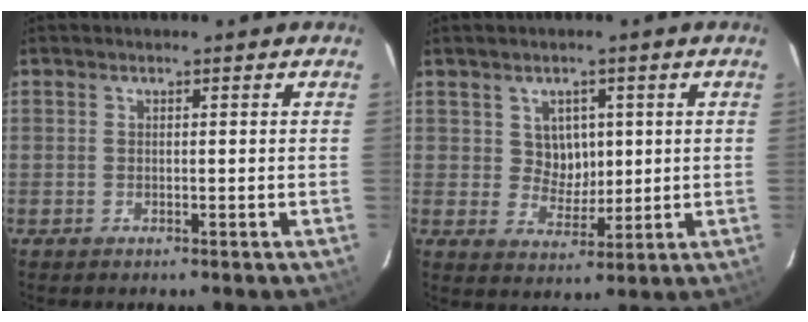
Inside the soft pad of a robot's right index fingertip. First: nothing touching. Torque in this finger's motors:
{"motor_torque": [-0.03, 0.11, -0.03, 0.00]}